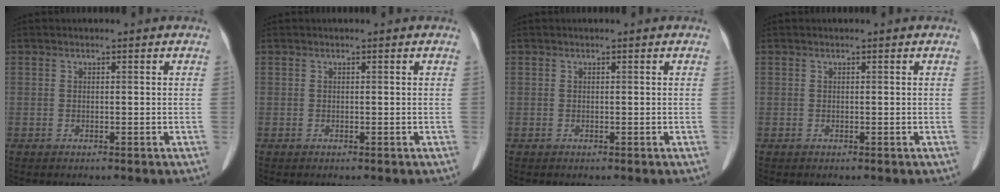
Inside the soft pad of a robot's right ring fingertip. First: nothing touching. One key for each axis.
{"total": 0.0}
{"total": 0.0}
{"total": 0.0}